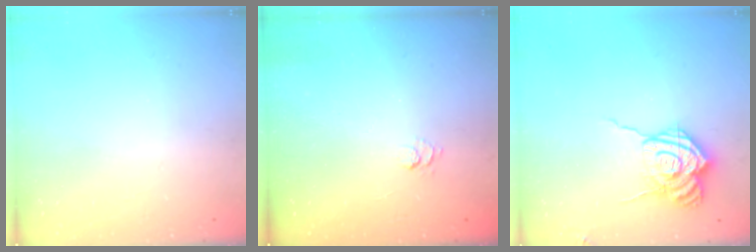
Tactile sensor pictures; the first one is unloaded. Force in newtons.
{"total": 2.5, "press": 2.0, "slide": 1.4}
{"total": 13.9, "press": 13.8, "slide": 1.5}